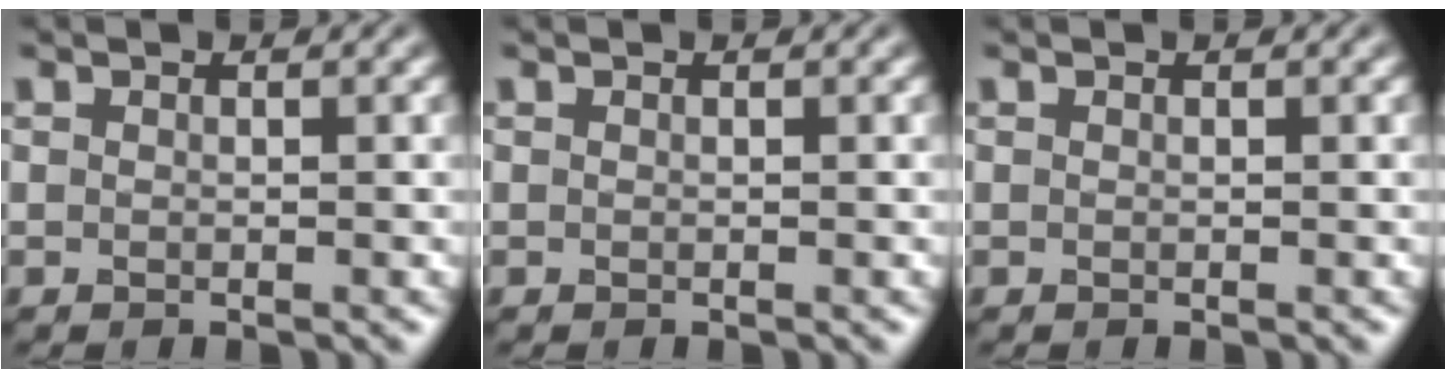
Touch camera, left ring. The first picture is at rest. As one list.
[{"total": 0.0}, {"total": 0.0}]